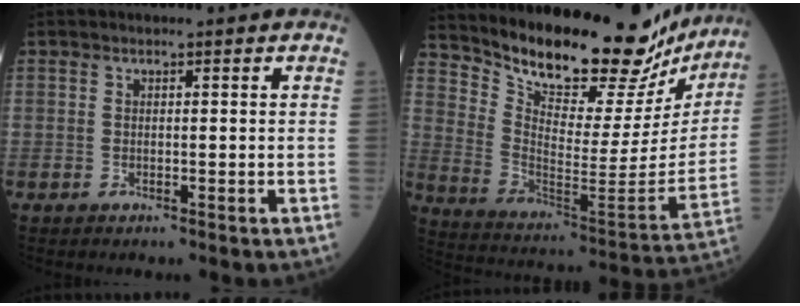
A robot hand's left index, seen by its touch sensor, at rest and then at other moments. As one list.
[{"total": 26.1, "force": [23.4, 6.8, 9.1], "torque": [-0.143, -0.076, 0.323]}]